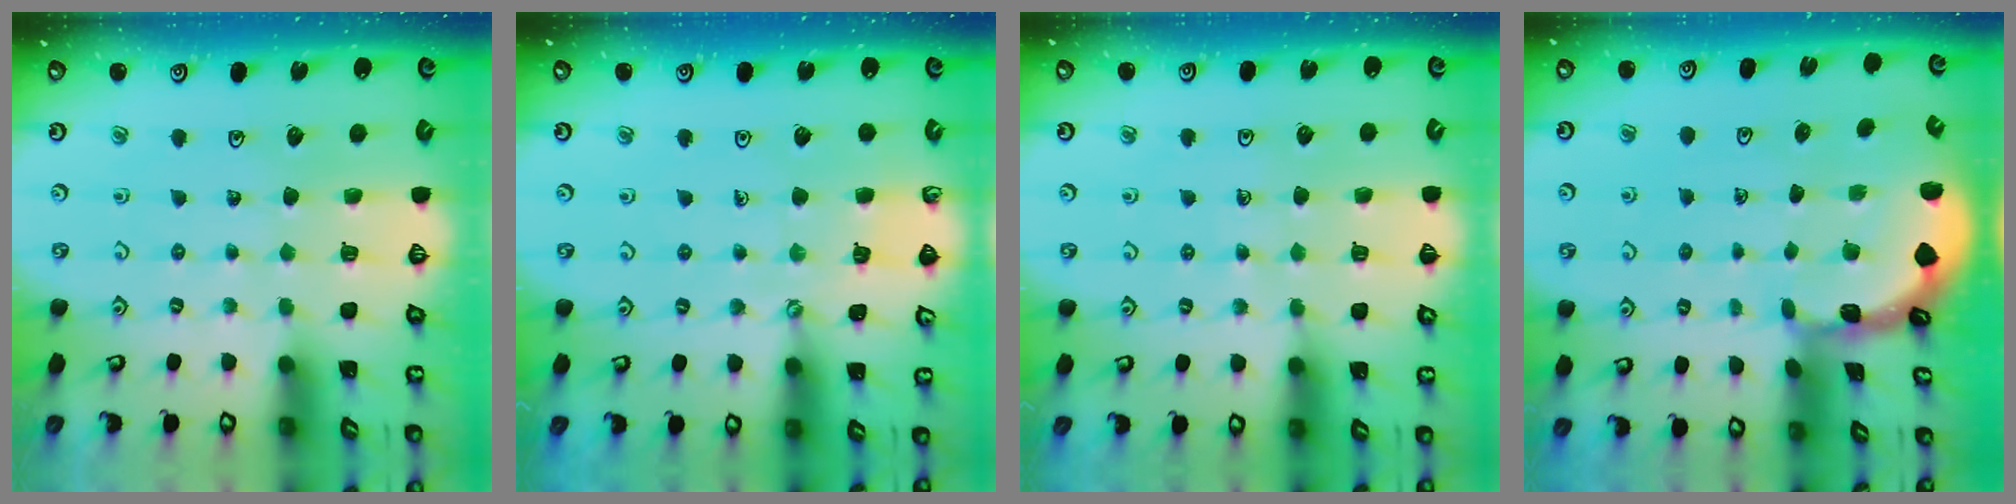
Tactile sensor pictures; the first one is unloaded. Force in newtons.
{"total": 4.2, "press": 4.2, "slide": 0.3}
{"total": 4.0, "press": 4.0, "slide": 0.6}
{"total": 1.5, "press": 1.5, "slide": 0.2}